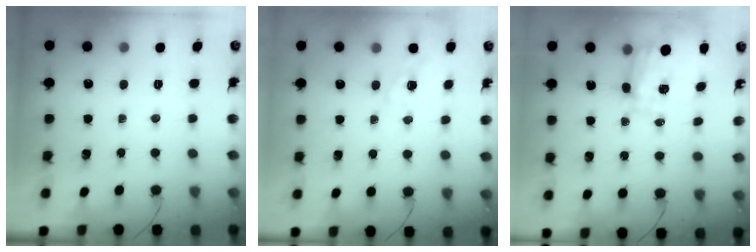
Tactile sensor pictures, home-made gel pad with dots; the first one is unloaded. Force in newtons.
{"total": 2.1, "press": 1.7, "slide": 1.1}
{"total": 3.5, "press": 3.2, "slide": 1.4}